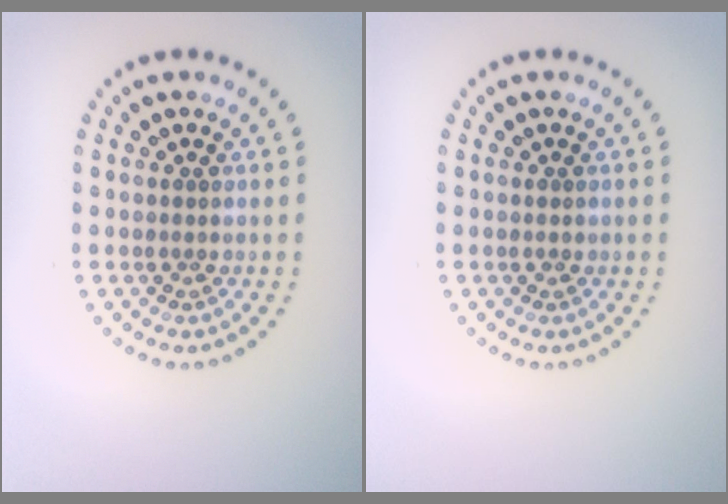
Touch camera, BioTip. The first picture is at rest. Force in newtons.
{"total": 0.5, "press": 0.5, "slide": 0.2}